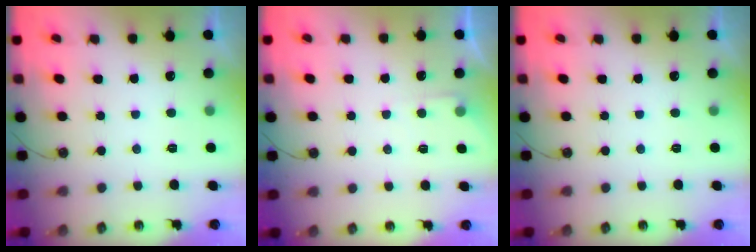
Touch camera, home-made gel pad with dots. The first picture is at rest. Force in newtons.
{"total": 3.7, "press": 3.7, "slide": 0.6}
{"total": 0.0}